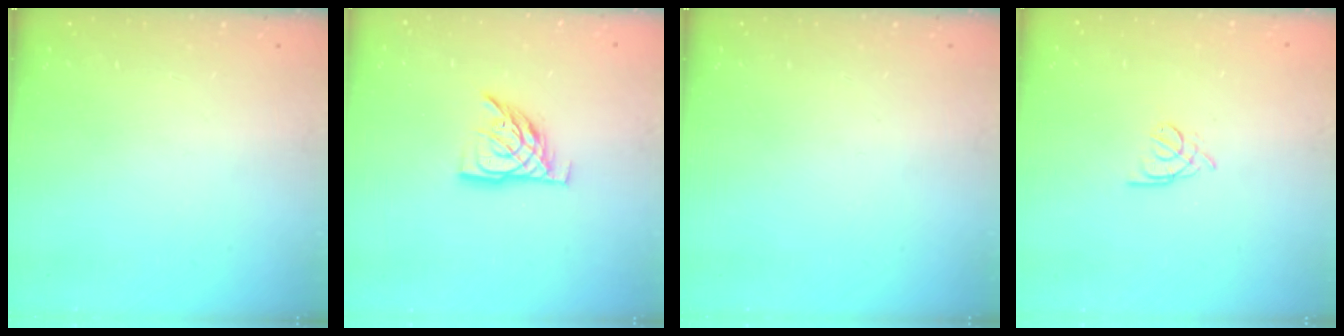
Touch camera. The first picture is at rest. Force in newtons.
{"total": 10.7, "press": 10.6, "slide": 1.0}
{"total": 0.0}
{"total": 1.8, "press": 1.7, "slide": 0.5}